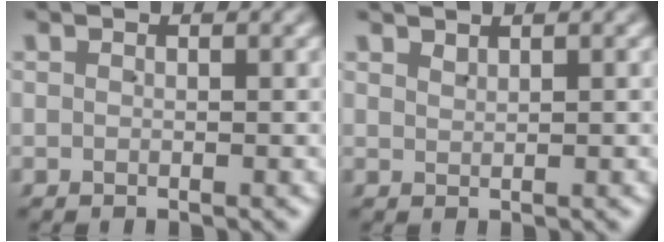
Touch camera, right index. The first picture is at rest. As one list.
[{"total": 1.1, "force": [1.1, -0.3, 0.1], "torque": [0.001, -0.001, 0.024]}]